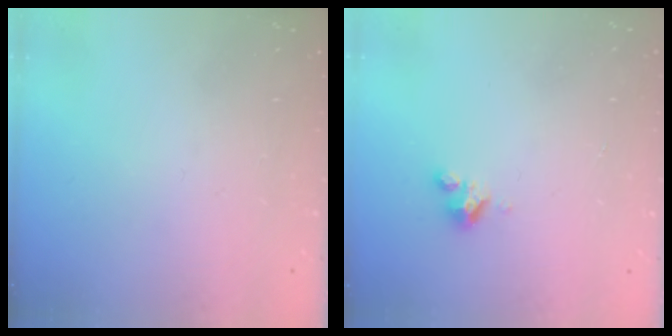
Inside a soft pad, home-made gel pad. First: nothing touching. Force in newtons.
{"total": 3.6, "press": 3.6, "slide": 0.4}